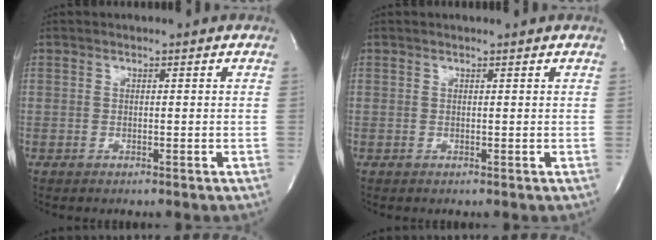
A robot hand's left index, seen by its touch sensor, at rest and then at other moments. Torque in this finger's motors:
{"motor_torque": [0.14, -0.08, 0.05, 0.01]}